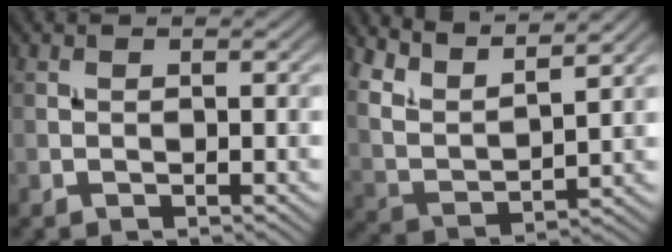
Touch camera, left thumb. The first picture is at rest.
{"total": 10.3, "force": [8.0, 2.5, 5.9], "torque": [-0.124, -0.006, 0.130]}